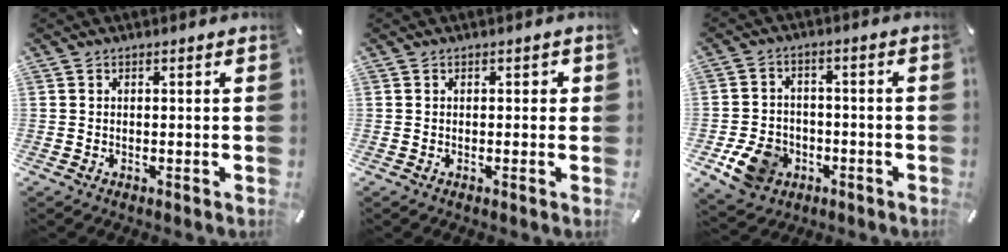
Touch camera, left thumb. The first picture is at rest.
{"total": 0.7, "force": [-0.1, 0.6, 0.3], "torque": [-0.005, 0.005, -0.005]}
{"total": 10.2, "force": [-4.0, 8.2, 4.6], "torque": [-0.099, 0.029, -0.070]}